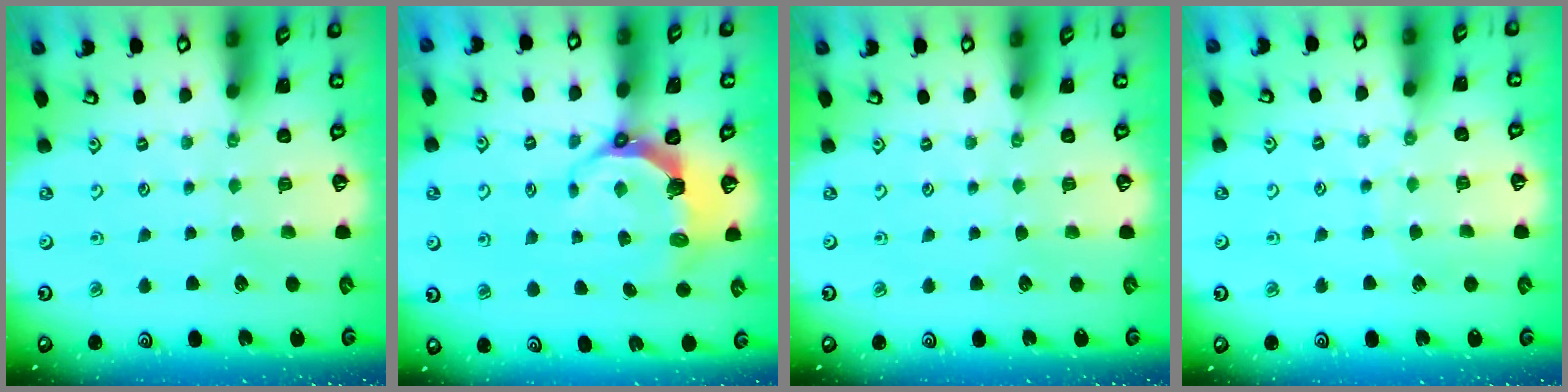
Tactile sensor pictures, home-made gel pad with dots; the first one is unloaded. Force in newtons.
{"total": 7.4, "press": 5.6, "slide": 4.8}
{"total": 0.0}
{"total": 4.8, "press": 4.7, "slide": 0.6}